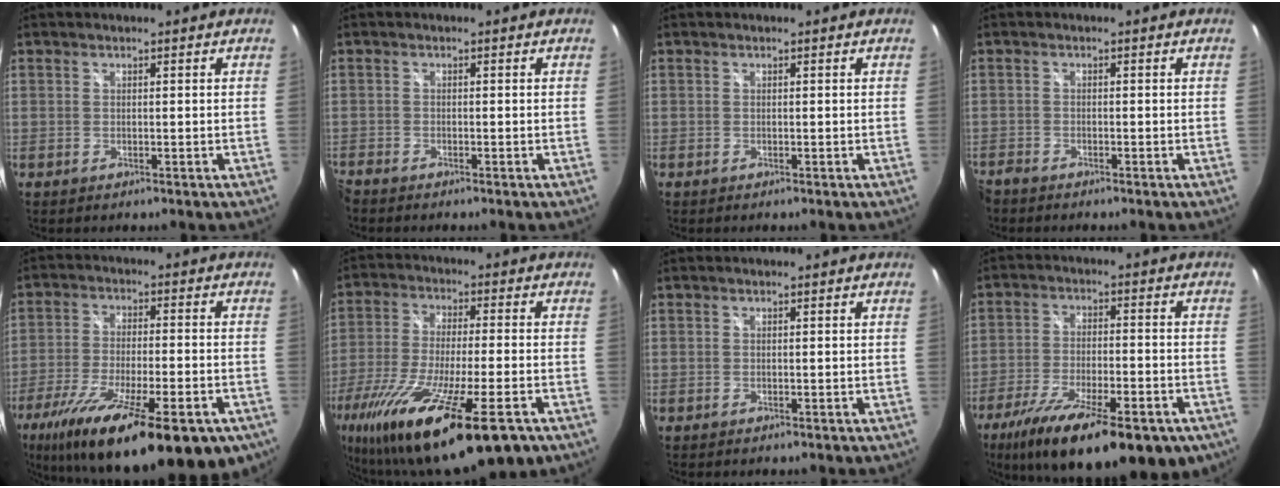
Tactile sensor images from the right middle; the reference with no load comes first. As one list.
[{"total": 1.8, "force": [-1.8, 0.1, 0.4], "torque": [-0.015, -0.010, -0.039]}, {"total": 0.0}, {"total": 2.8, "force": [-2.6, 0.9, 0.5], "torque": [-0.025, -0.012, -0.054]}, {"total": 26.9, "force": [-17.2, 7.8, 19.1], "torque": [-0.337, -0.067, -0.260]}, {"total": 25.2, "force": [-15.8, 5.4, 18.8], "torque": [-0.369, -0.077, -0.272]}, {"total": 0.0}, {"total": 23.5, "force": [-15.2, 7.9, 16.0], "torque": [-0.286, -0.055, -0.226]}]